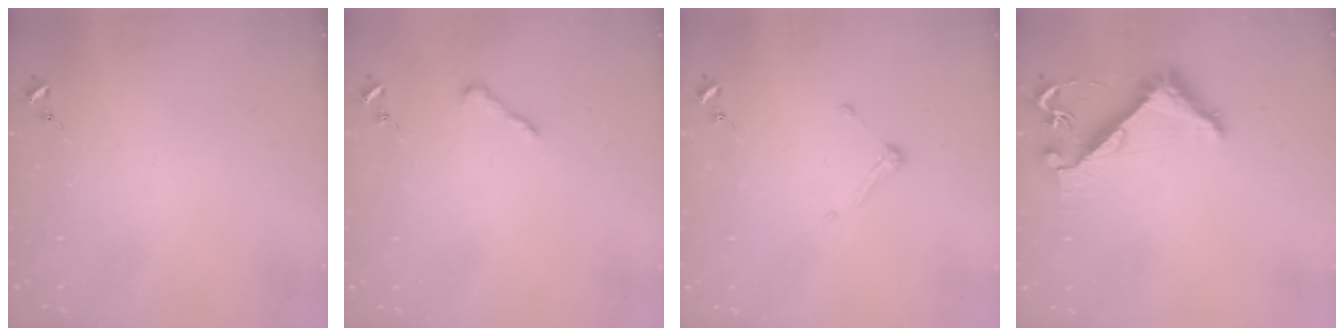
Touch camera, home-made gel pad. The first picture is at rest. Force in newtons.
{"total": 3.6, "press": 3.6, "slide": 0.4}
{"total": 4.3, "press": 4.3, "slide": 0.2}
{"total": 6.3, "press": 6.3, "slide": 0.6}